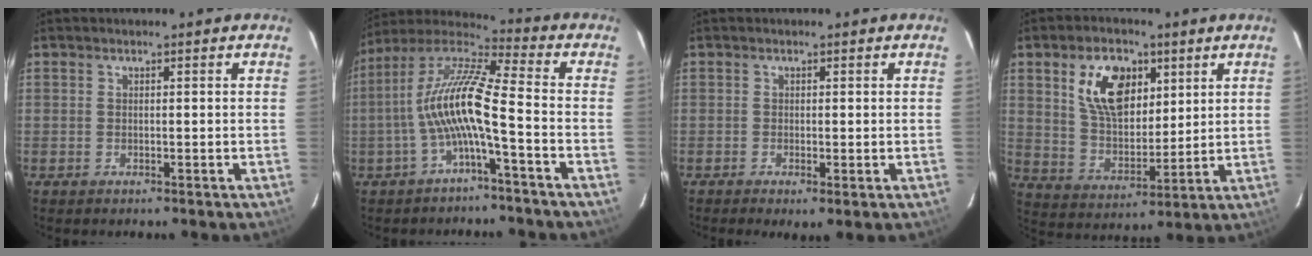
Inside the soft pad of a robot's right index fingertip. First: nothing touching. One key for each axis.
{"total": 11.6, "fx": -3.4, "fy": 1.0, "fz": 11.1, "tx": -0.225, "ty": 0.013, "tz": -0.068}
{"total": 1.3, "fx": -0.3, "fy": 0.4, "fz": 1.2, "tx": -0.026, "ty": -0.007, "tz": -0.006}
{"total": 12.9, "fx": 5.4, "fy": 7.9, "fz": 8.6, "tx": -0.159, "ty": 0.017, "tz": 0.107}